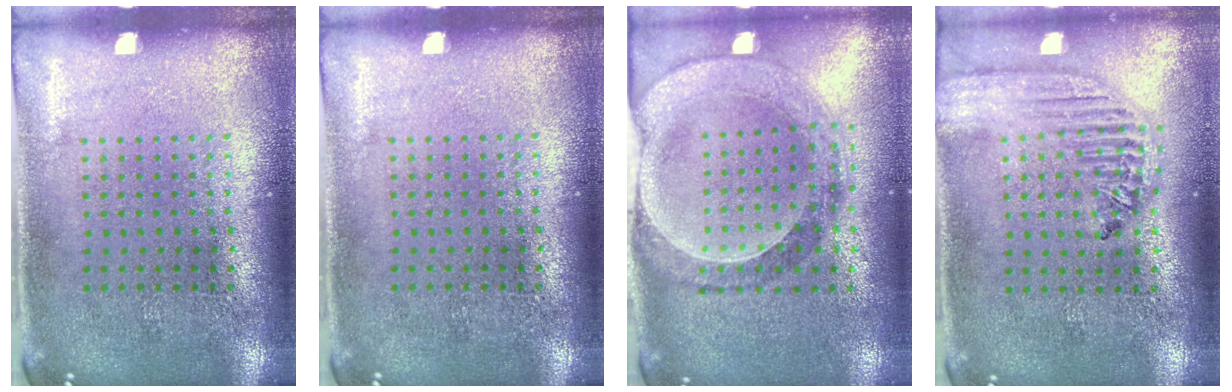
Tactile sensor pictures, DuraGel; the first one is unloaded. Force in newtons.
{"total": 0.0}
{"total": 0.9, "press": 0.9, "slide": 0.2}
{"total": 2.0, "press": 1.8, "slide": 0.9}